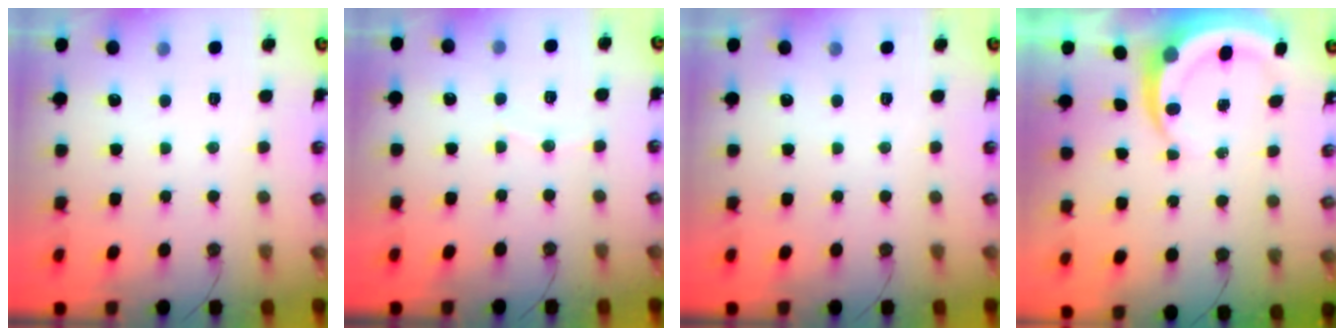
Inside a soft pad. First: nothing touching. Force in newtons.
{"total": 4.0, "press": 4.0, "slide": 0.5}
{"total": 0.0}
{"total": 6.3, "press": 6.3, "slide": 0.8}